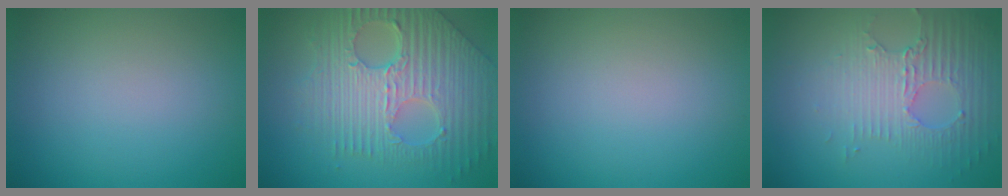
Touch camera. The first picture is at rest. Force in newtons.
{"total": 9.6, "press": 6.5, "slide": 7.1}
{"total": 0.0}
{"total": 3.5, "press": 3.2, "slide": 1.5}